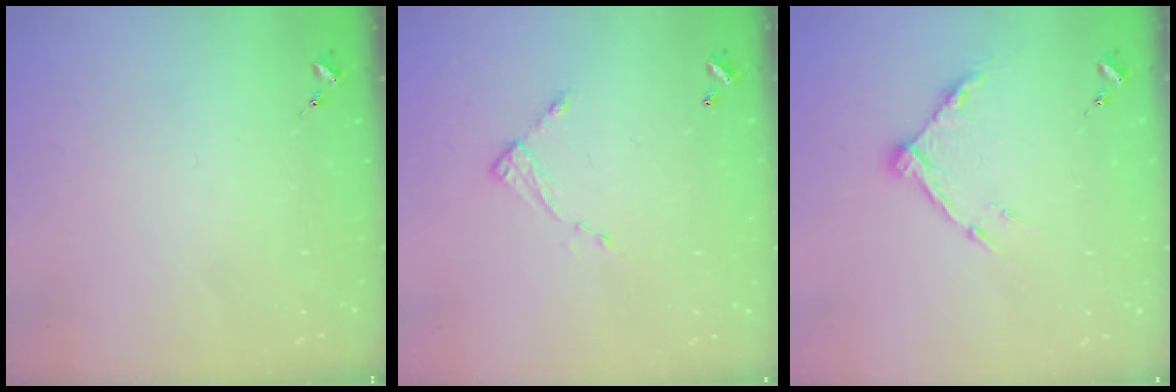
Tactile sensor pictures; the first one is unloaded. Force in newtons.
{"total": 6.6, "press": 6.6, "slide": 0.5}
{"total": 10.4, "press": 10.4, "slide": 0.8}